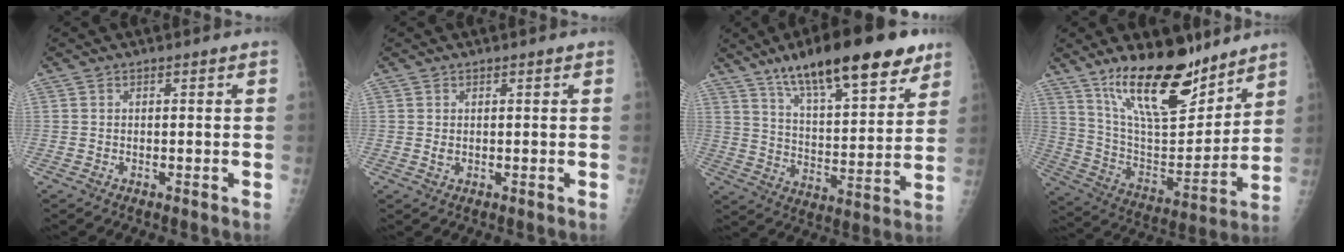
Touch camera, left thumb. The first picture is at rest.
{"total": 1.1, "force": [0.4, 0.7, 0.7], "torque": [-0.006, -0.004, 0.009]}
{"total": 22.5, "force": [14.9, 6.9, 15.4], "torque": [-0.206, -0.051, 0.238]}
{"total": 21.7, "force": [15.1, 7.9, 13.4], "torque": [-0.180, -0.090, 0.266]}